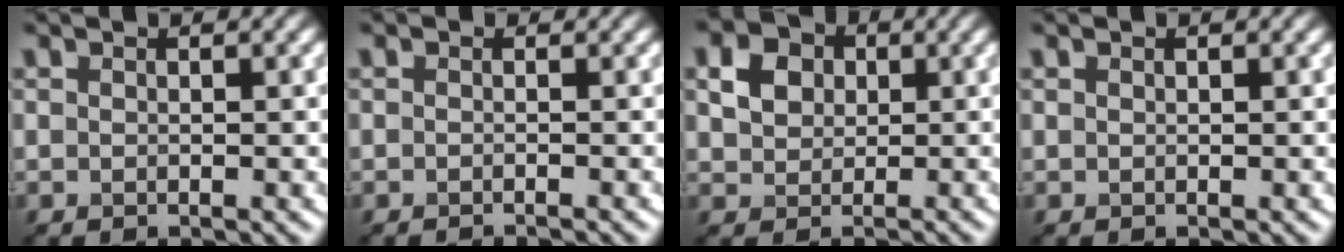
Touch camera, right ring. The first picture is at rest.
{"total": 1.2, "force": [-0.6, 0.8, 0.7], "torque": [0.010, 0.003, -0.022]}
{"total": 1.9, "force": [0.4, 1.8, 0.5], "torque": [-0.022, 0.012, 0.026]}
{"total": 0.0}